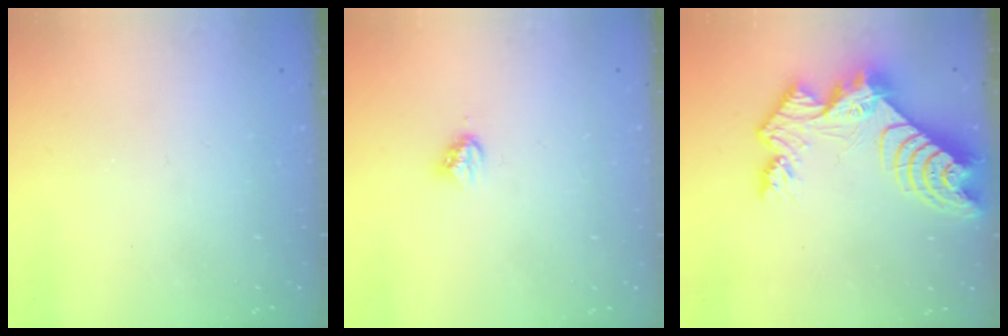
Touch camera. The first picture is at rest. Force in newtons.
{"total": 3.9, "press": 3.9, "slide": 0.4}
{"total": 13.2, "press": 13.2, "slide": 1.0}